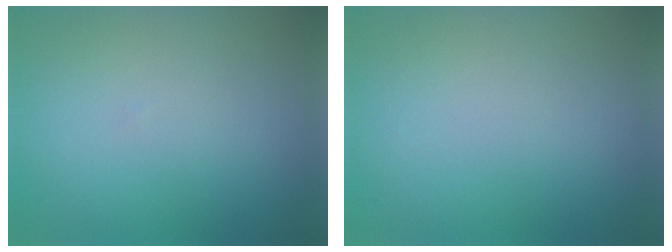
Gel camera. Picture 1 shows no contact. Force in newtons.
{"total": 0.0}